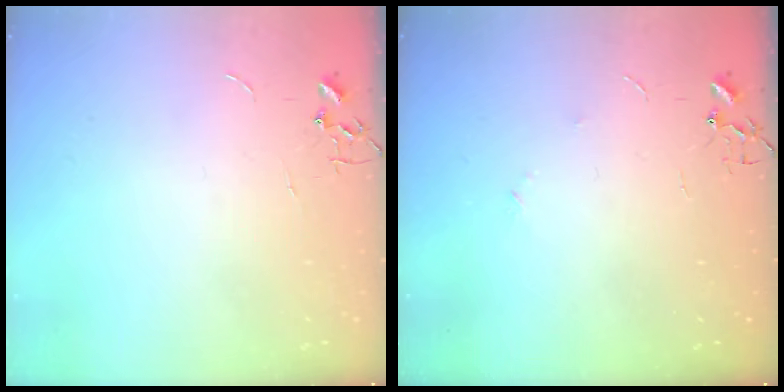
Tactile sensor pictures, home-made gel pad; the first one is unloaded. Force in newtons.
{"total": 4.1, "press": 4.0, "slide": 0.5}